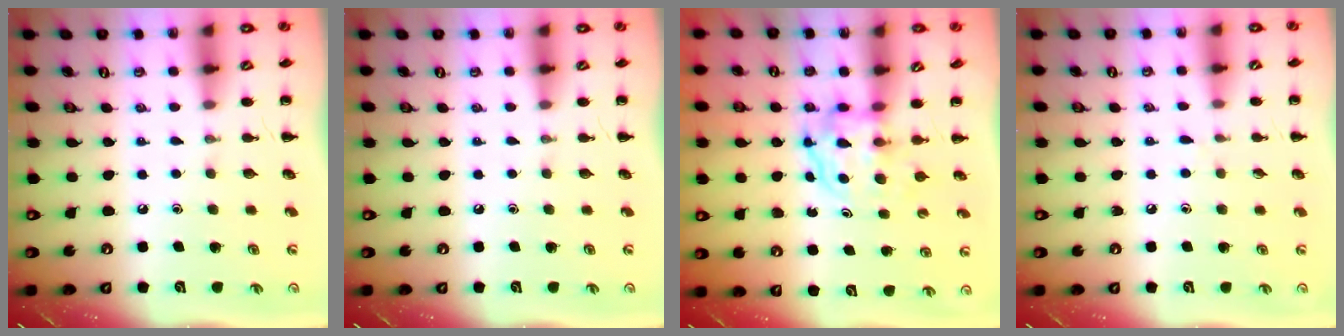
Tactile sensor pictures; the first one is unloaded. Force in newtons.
{"total": 0.0}
{"total": 3.8, "press": 3.8, "slide": 0.2}
{"total": 4.4, "press": 4.0, "slide": 2.0}